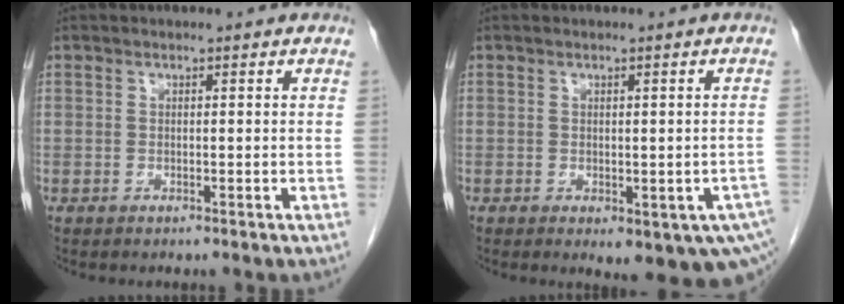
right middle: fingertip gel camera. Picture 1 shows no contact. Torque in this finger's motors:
{"motor_torque": [1.17, -0.96, 0.13, 0.05]}